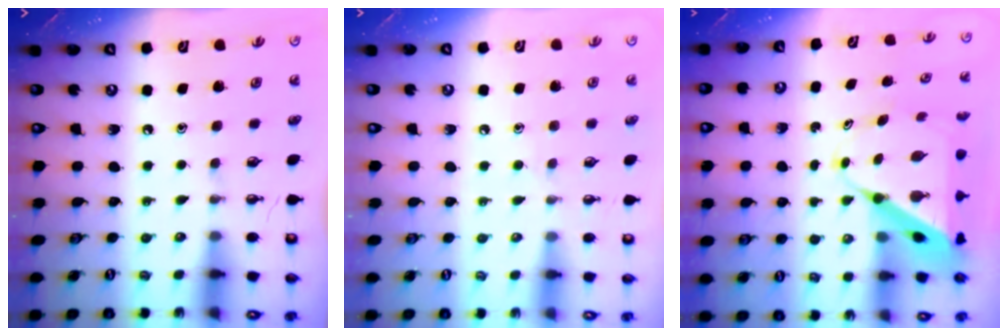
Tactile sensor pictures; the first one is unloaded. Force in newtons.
{"total": 4.5, "press": 4.5, "slide": 0.5}
{"total": 10.6, "press": 10.6, "slide": 0.8}